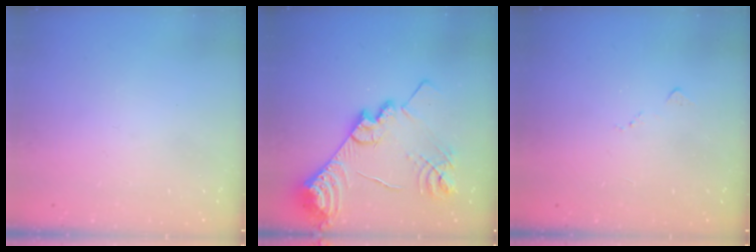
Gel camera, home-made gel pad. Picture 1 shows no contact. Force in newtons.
{"total": 20.9, "press": 20.9, "slide": 1.5}
{"total": 6.2, "press": 6.1, "slide": 0.8}